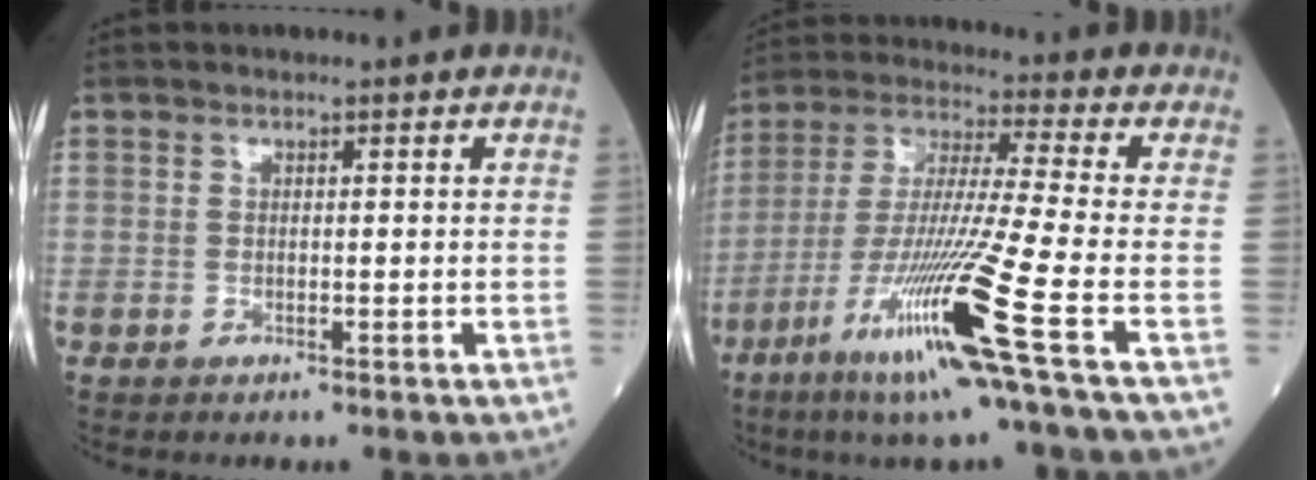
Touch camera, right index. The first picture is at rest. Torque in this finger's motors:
{"motor_torque": [1.75, -0.39, 0.95, 0.21]}